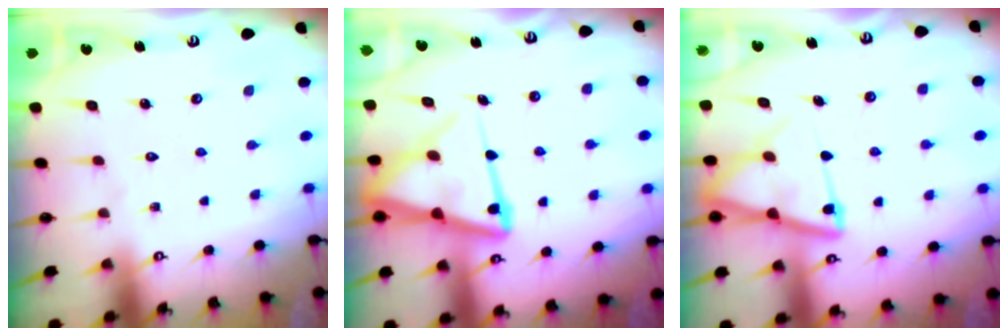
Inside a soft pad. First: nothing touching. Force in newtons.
{"total": 15.9, "press": 15.8, "slide": 1.7}
{"total": 12.6, "press": 12.6, "slide": 1.0}